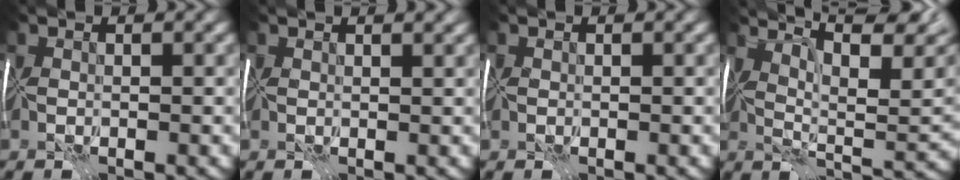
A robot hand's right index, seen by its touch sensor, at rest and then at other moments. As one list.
[{"total": 2.9, "force": [2.2, 1.1, 1.5], "torque": [-0.014, 0.014, 0.022]}, {"total": 0.8, "force": [0.1, 0.8, 0.2], "torque": [-0.003, 0.003, 0.002]}, {"total": 10.8, "force": [6.5, 2.9, 8.1], "torque": [-0.125, 0.027, 0.101]}]